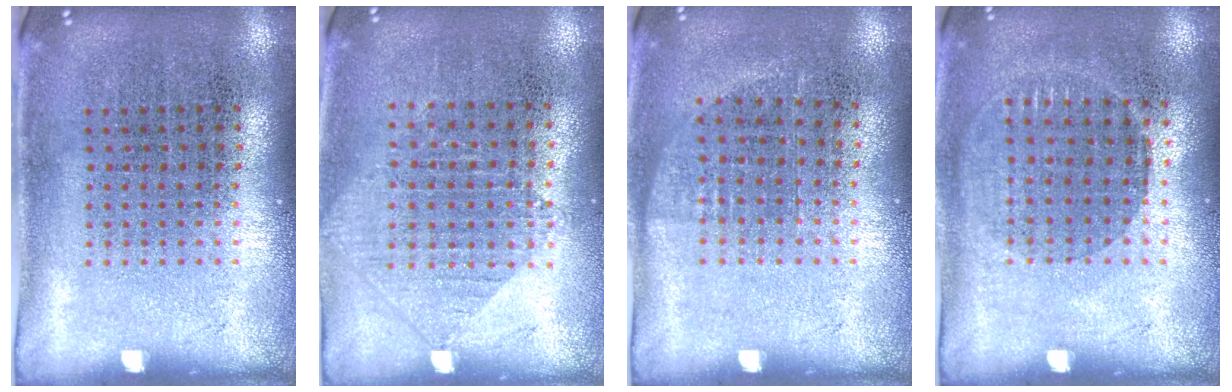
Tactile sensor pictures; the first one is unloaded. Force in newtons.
{"total": 1.0, "press": 0.9, "slide": 0.2}
{"total": 0.7, "press": 0.6, "slide": 0.3}
{"total": 0.9, "press": 0.8, "slide": 0.4}